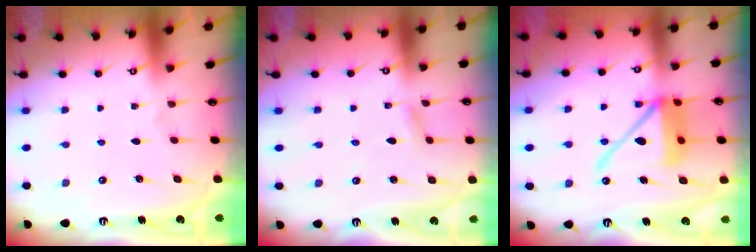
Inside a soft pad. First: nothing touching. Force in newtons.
{"total": 2.7, "press": 2.7, "slide": 0.4}
{"total": 14.9, "press": 14.7, "slide": 2.0}